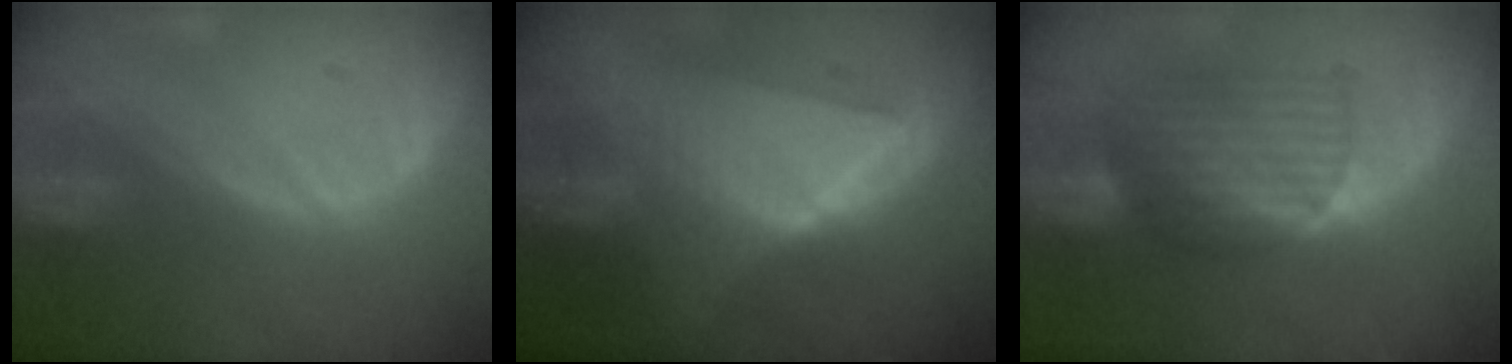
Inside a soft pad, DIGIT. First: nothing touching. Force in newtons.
{"total": 9.6, "press": 9.6, "slide": 0.8}
{"total": 6.9, "press": 6.9, "slide": 0.4}